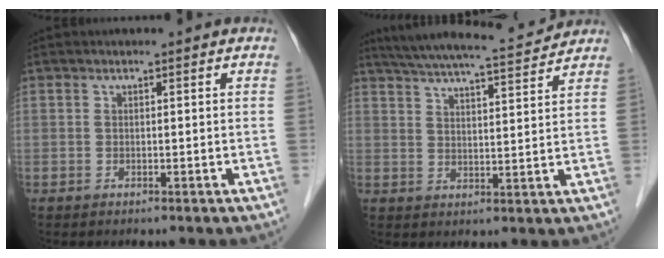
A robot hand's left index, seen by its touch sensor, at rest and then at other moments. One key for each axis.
{"total": 13.7, "fx": 12.7, "fy": 0.5, "fz": 5.0, "tx": -0.093, "ty": 0.010, "tz": 0.186}